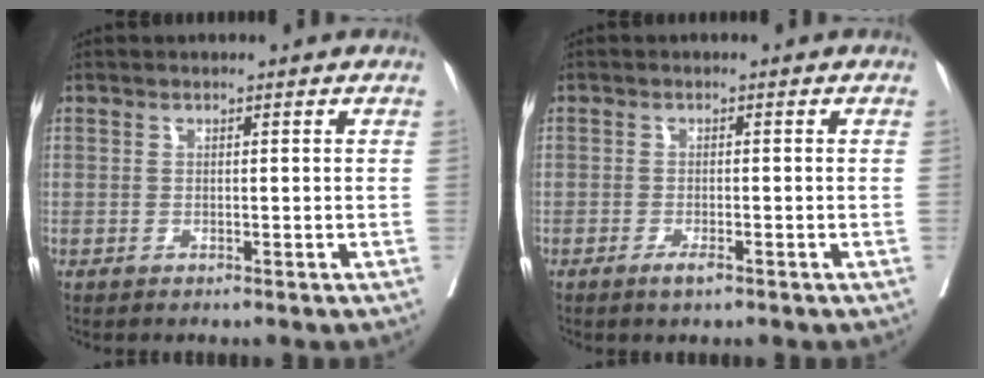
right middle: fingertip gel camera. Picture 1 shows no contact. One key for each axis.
{"total": 1.8, "fx": -1.1, "fy": 0.4, "fz": 1.3, "tx": -0.023, "ty": -0.001, "tz": -0.018}